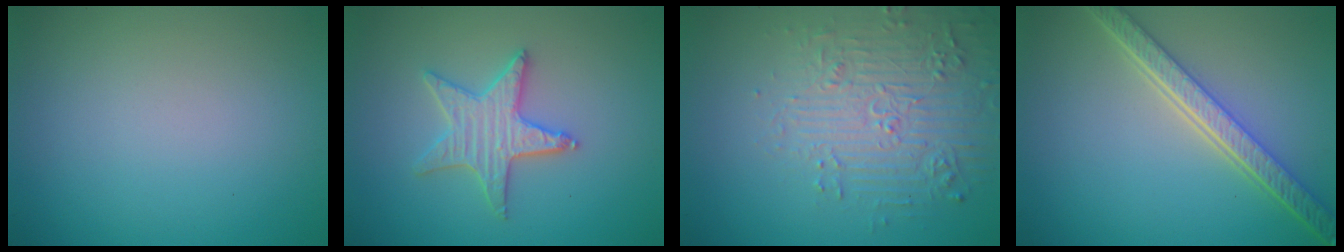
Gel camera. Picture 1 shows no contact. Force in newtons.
{"total": 3.5, "press": 3.3, "slide": 1.0}
{"total": 4.6, "press": 4.2, "slide": 1.9}
{"total": 5.4, "press": 4.0, "slide": 3.6}